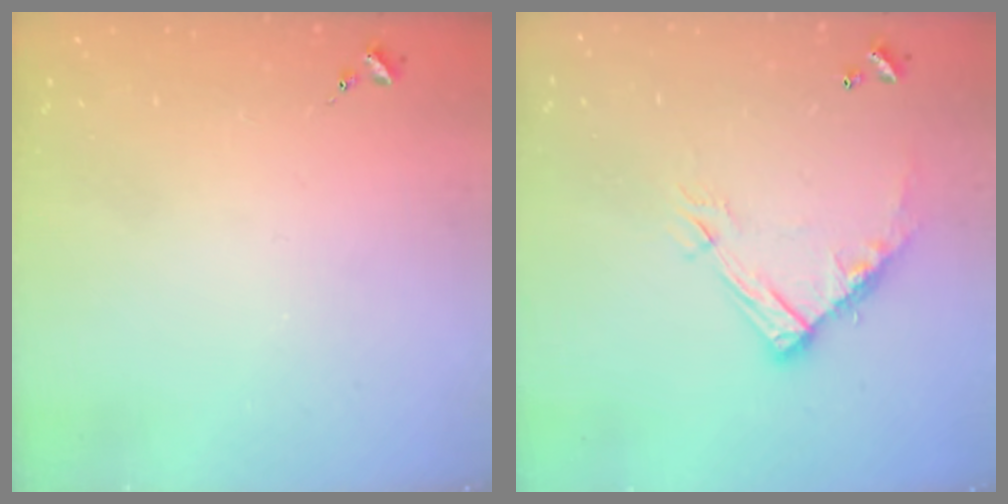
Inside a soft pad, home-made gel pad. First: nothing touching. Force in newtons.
{"total": 13.2, "press": 13.1, "slide": 0.8}